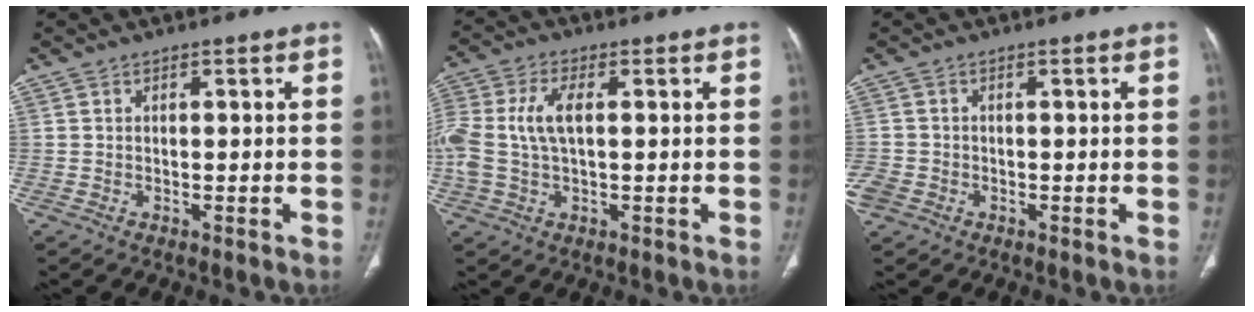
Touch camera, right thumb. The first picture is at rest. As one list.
[{"total": 10.6, "force": [0.8, 5.7, 9.0], "torque": [-0.222, 0.019, 0.017]}, {"total": 4.1, "force": [-1.7, 3.2, 2.0], "torque": [-0.057, 0.007, -0.030]}]